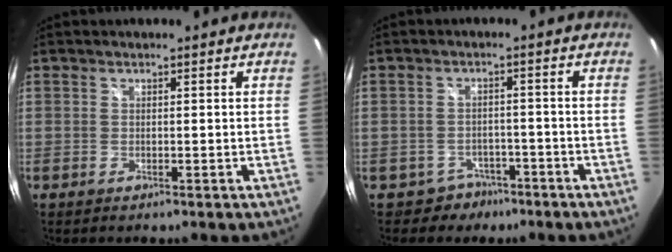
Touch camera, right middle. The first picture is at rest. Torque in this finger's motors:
{"motor_torque": [-0.52, -0.39, 0.02, -0.03]}